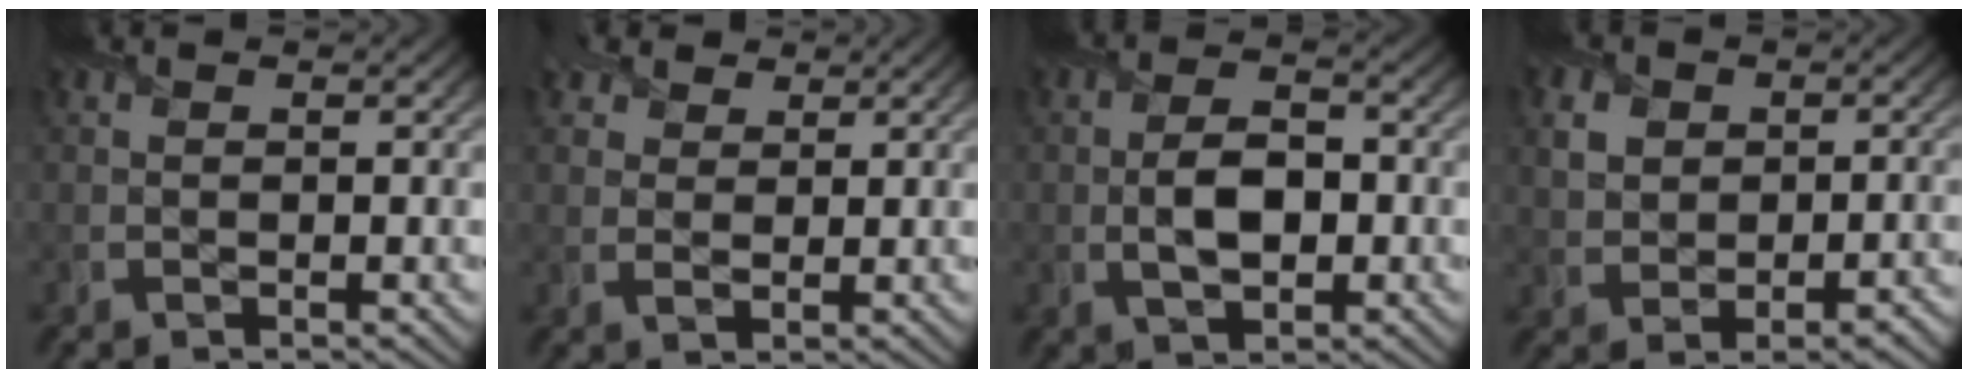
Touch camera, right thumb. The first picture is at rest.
{"total": 3.9, "force": [2.3, 2.7, 1.6], "torque": [-0.042, -0.002, 0.045]}
{"total": 5.4, "force": [-0.7, 3.1, 4.4], "torque": [-0.092, -0.004, -0.013]}
{"total": 5.7, "force": [0.5, 4.4, 3.7], "torque": [-0.064, -0.005, 0.008]}